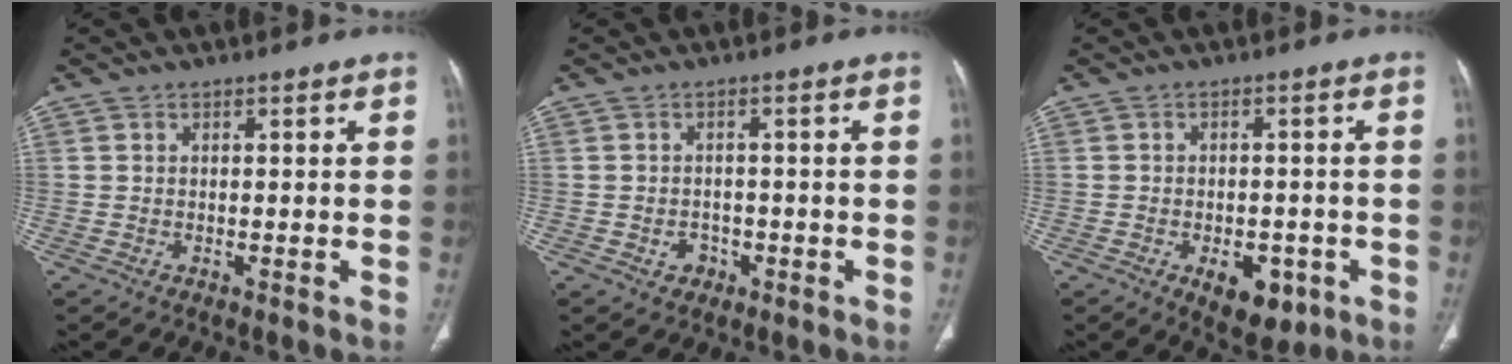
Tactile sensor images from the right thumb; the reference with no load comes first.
{"total": 2.5, "force": [-1.0, 2.1, 0.8], "torque": [-0.001, 0.010, -0.010]}
{"total": 8.1, "force": [-3.4, 4.7, 5.6], "torque": [-0.056, 0.009, -0.034]}